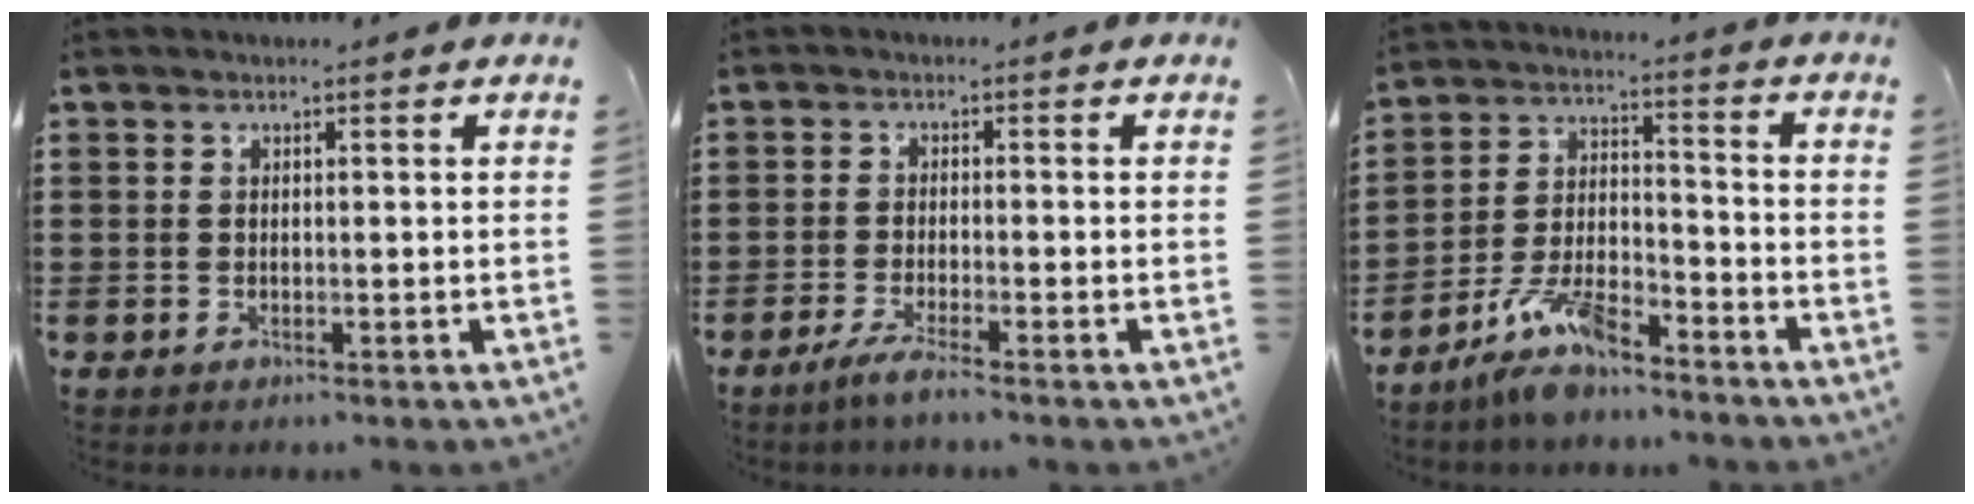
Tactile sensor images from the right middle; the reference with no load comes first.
{"total": 2.8, "force": [-1.9, -0.2, 2.0], "torque": [-0.047, -0.008, -0.040]}
{"total": 8.7, "force": [-7.3, 2.2, 4.1], "torque": [-0.093, 0.008, -0.142]}